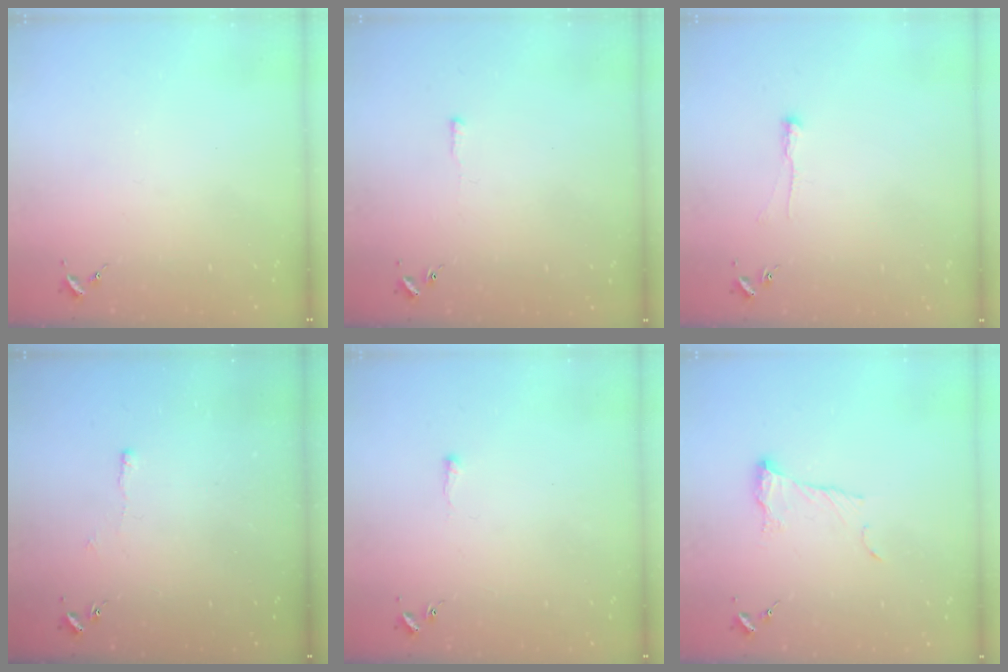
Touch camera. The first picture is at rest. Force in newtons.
{"total": 2.9, "press": 2.9, "slide": 0.5}
{"total": 4.1, "press": 4.0, "slide": 0.6}
{"total": 2.8, "press": 2.8, "slide": 0.6}
{"total": 1.9, "press": 1.8, "slide": 0.3}
{"total": 8.9, "press": 8.9, "slide": 0.6}